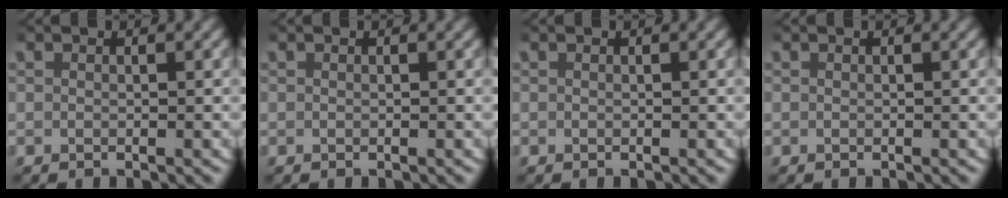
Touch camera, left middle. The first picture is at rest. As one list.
[{"total": 0.0}, {"total": 0.0}, {"total": 0.0}]